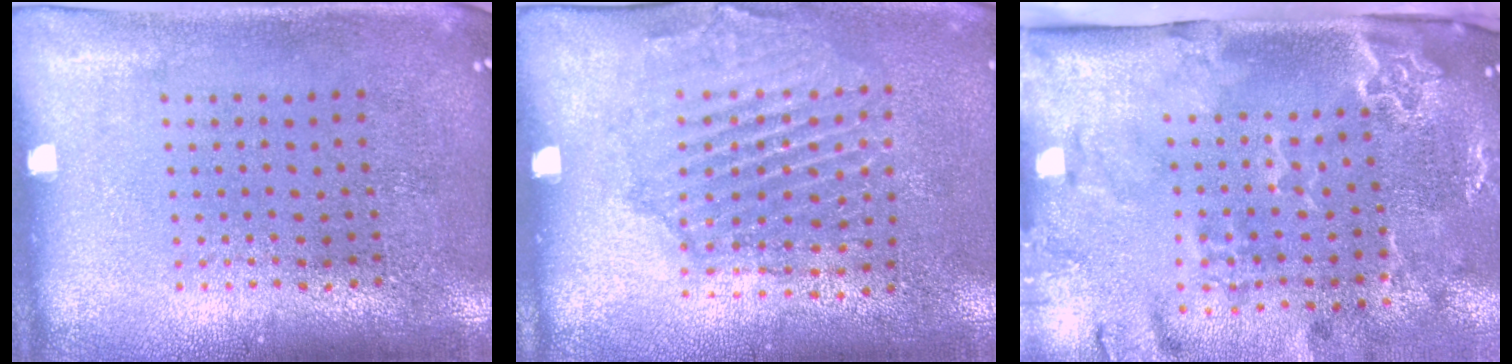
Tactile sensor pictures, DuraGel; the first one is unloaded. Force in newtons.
{"total": 1.6, "press": 1.5, "slide": 0.4}
{"total": 3.3, "press": 2.4, "slide": 2.2}